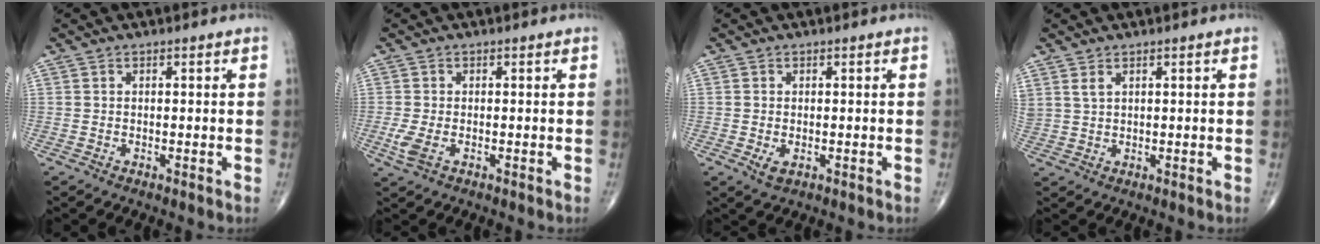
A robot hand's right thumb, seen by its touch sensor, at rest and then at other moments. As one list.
[{"total": 3.2, "force": [-1.0, 1.6, 2.6], "torque": [-0.071, -0.007, -0.021]}, {"total": 2.0, "force": [-0.5, 1.2, 1.6], "torque": [-0.027, -0.003, -0.006]}, {"total": 2.0, "force": [1.3, 0.9, 1.2], "torque": [-0.027, -0.001, 0.034]}]